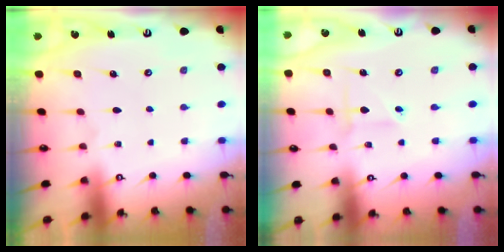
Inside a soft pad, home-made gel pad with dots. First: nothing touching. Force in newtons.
{"total": 2.4, "press": 2.4, "slide": 0.2}